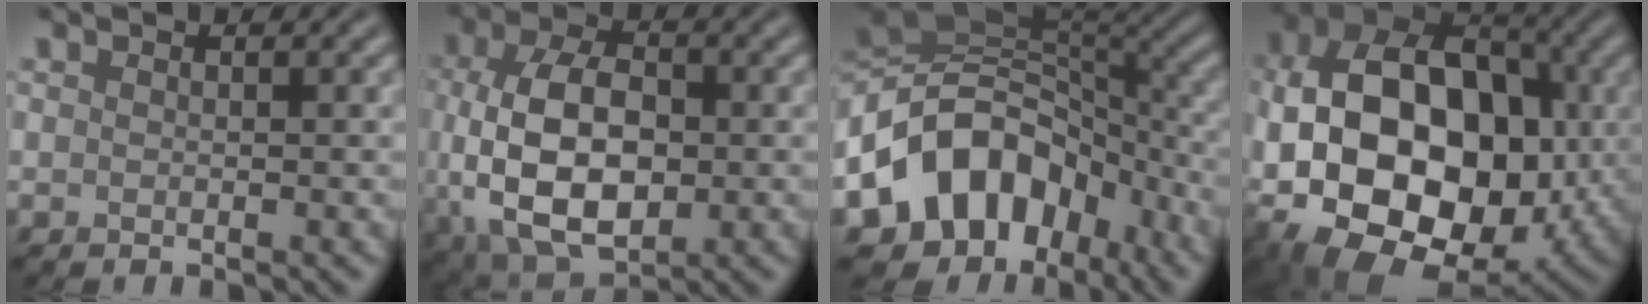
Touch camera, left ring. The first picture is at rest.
{"total": 10.5, "force": [-0.6, 6.4, 8.3], "torque": [-0.178, -0.007, -0.007]}
{"total": 11.8, "force": [-5.4, 8.5, 6.2], "torque": [-0.105, 0.018, -0.106]}
{"total": 17.5, "force": [-2.4, 12.1, 12.4], "torque": [-0.205, -0.004, -0.037]}